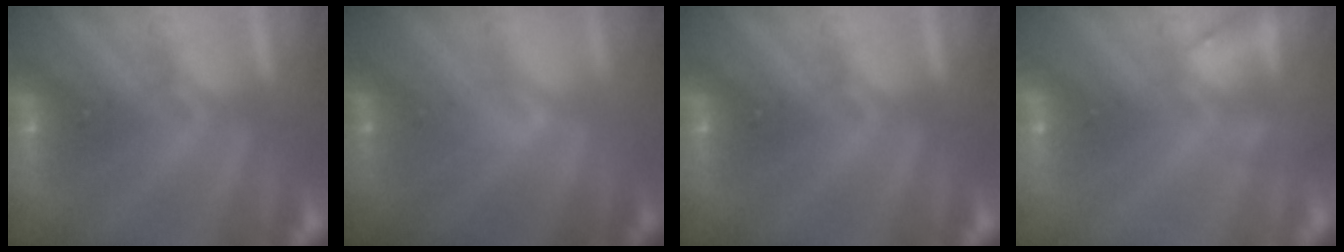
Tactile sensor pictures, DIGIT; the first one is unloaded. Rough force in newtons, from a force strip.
{"total": 2.4}
{"total": 0.0}
{"total": 2.3}